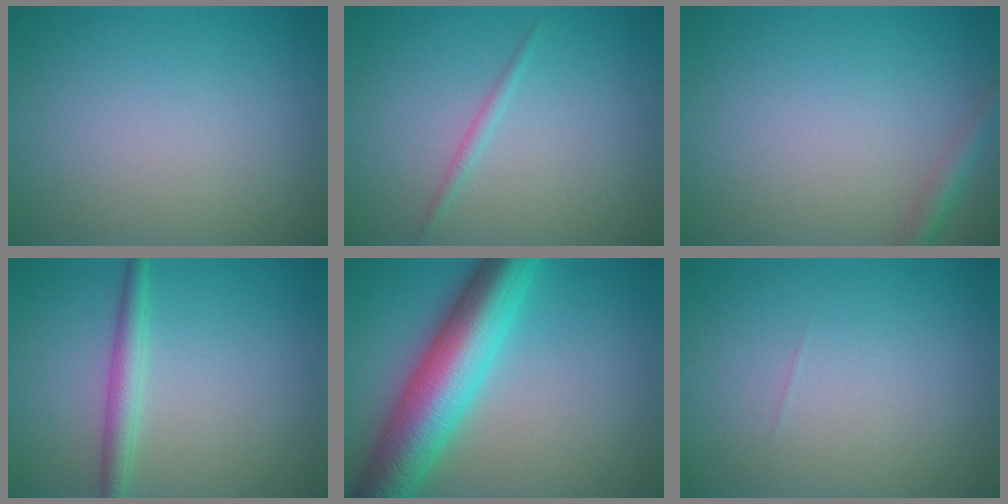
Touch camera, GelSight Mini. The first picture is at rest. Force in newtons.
{"total": 0.9, "press": 0.9, "slide": 0.0}
{"total": 1.8, "press": 1.8, "slide": 0.1}
{"total": 2.4, "press": 2.4, "slide": 0.1}
{"total": 10.0, "press": 10.0, "slide": 0.2}
{"total": 0.0}